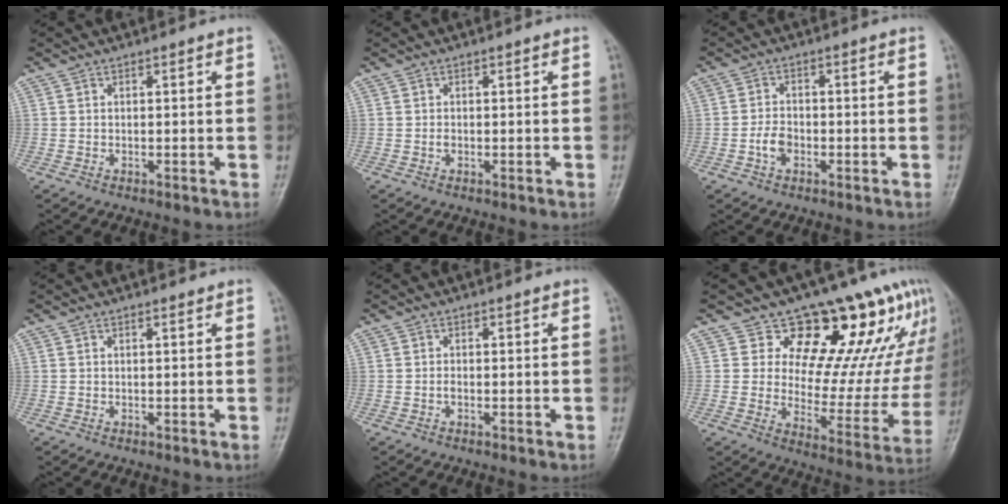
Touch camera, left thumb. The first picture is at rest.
{"total": 0.8, "force": [-0.2, 0.6, 0.6], "torque": [-0.009, 0.006, -0.003]}
{"total": 3.6, "force": [-1.4, 2.4, 2.3], "torque": [-0.037, 0.014, -0.029]}
{"total": 0.0}
{"total": 0.9, "force": [-0.3, 0.4, 0.7], "torque": [-0.011, 0.005, -0.006]}
{"total": 20.1, "force": [12.7, 9.5, 12.3], "torque": [-0.085, -0.074, 0.174]}